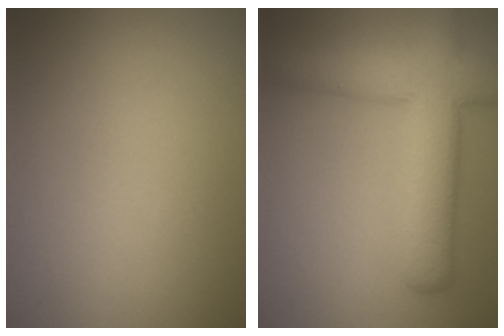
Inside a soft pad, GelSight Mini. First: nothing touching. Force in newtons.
{"total": 7.3, "press": 7.3, "slide": 0.4}